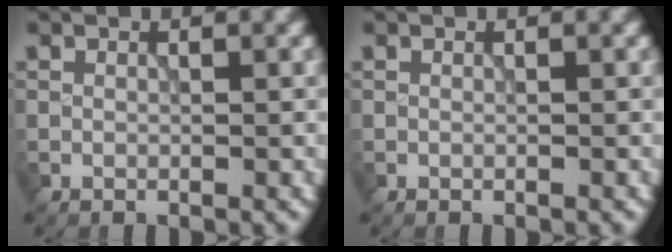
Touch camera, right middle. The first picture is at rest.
{"total": 0.0}